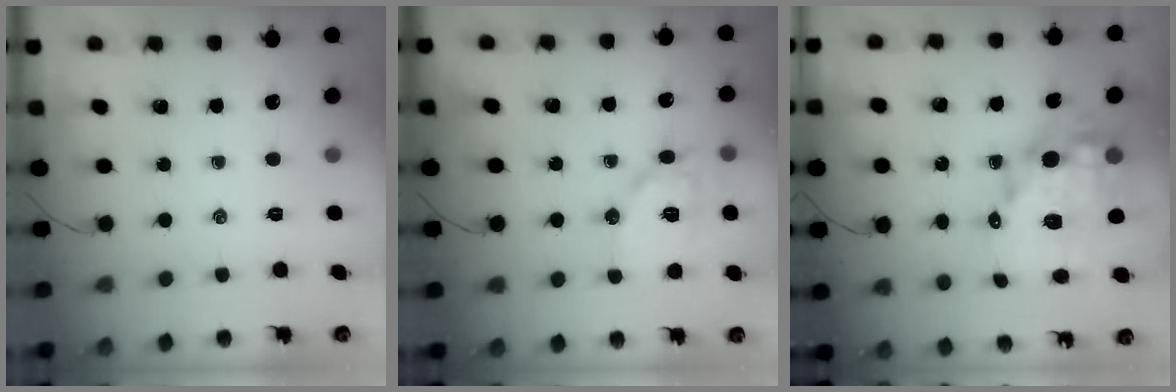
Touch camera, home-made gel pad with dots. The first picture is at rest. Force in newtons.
{"total": 11.3, "press": 11.3, "slide": 0.9}
{"total": 16.2, "press": 15.8, "slide": 3.5}